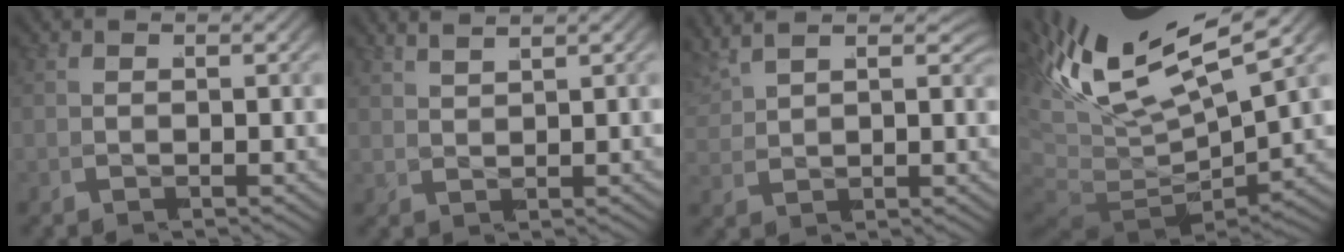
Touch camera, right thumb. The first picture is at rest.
{"total": 1.9, "force": [1.9, -0.4, -0.2], "torque": [0.011, 0.014, 0.036]}
{"total": 2.8, "force": [2.7, 0.6, 0.5], "torque": [-0.008, 0.013, 0.049]}
{"total": 11.8, "force": [0.8, 7.3, 9.3], "torque": [-0.180, -0.022, 0.025]}